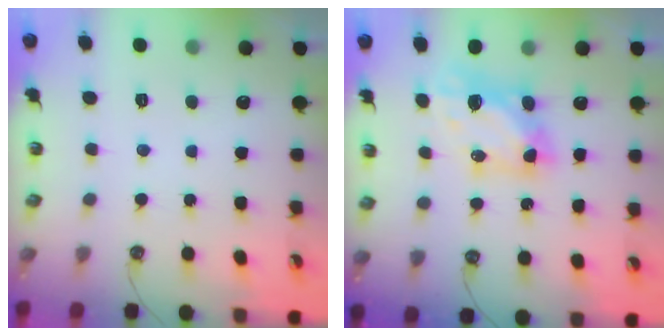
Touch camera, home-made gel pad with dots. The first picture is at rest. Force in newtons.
{"total": 6.7, "press": 6.7, "slide": 0.4}